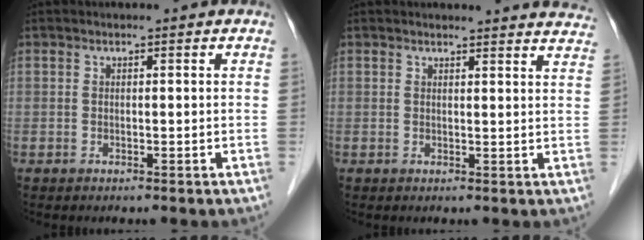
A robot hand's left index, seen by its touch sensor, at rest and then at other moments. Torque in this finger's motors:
{"motor_torque": [0.25, -0.28, -0.05, -0.01]}